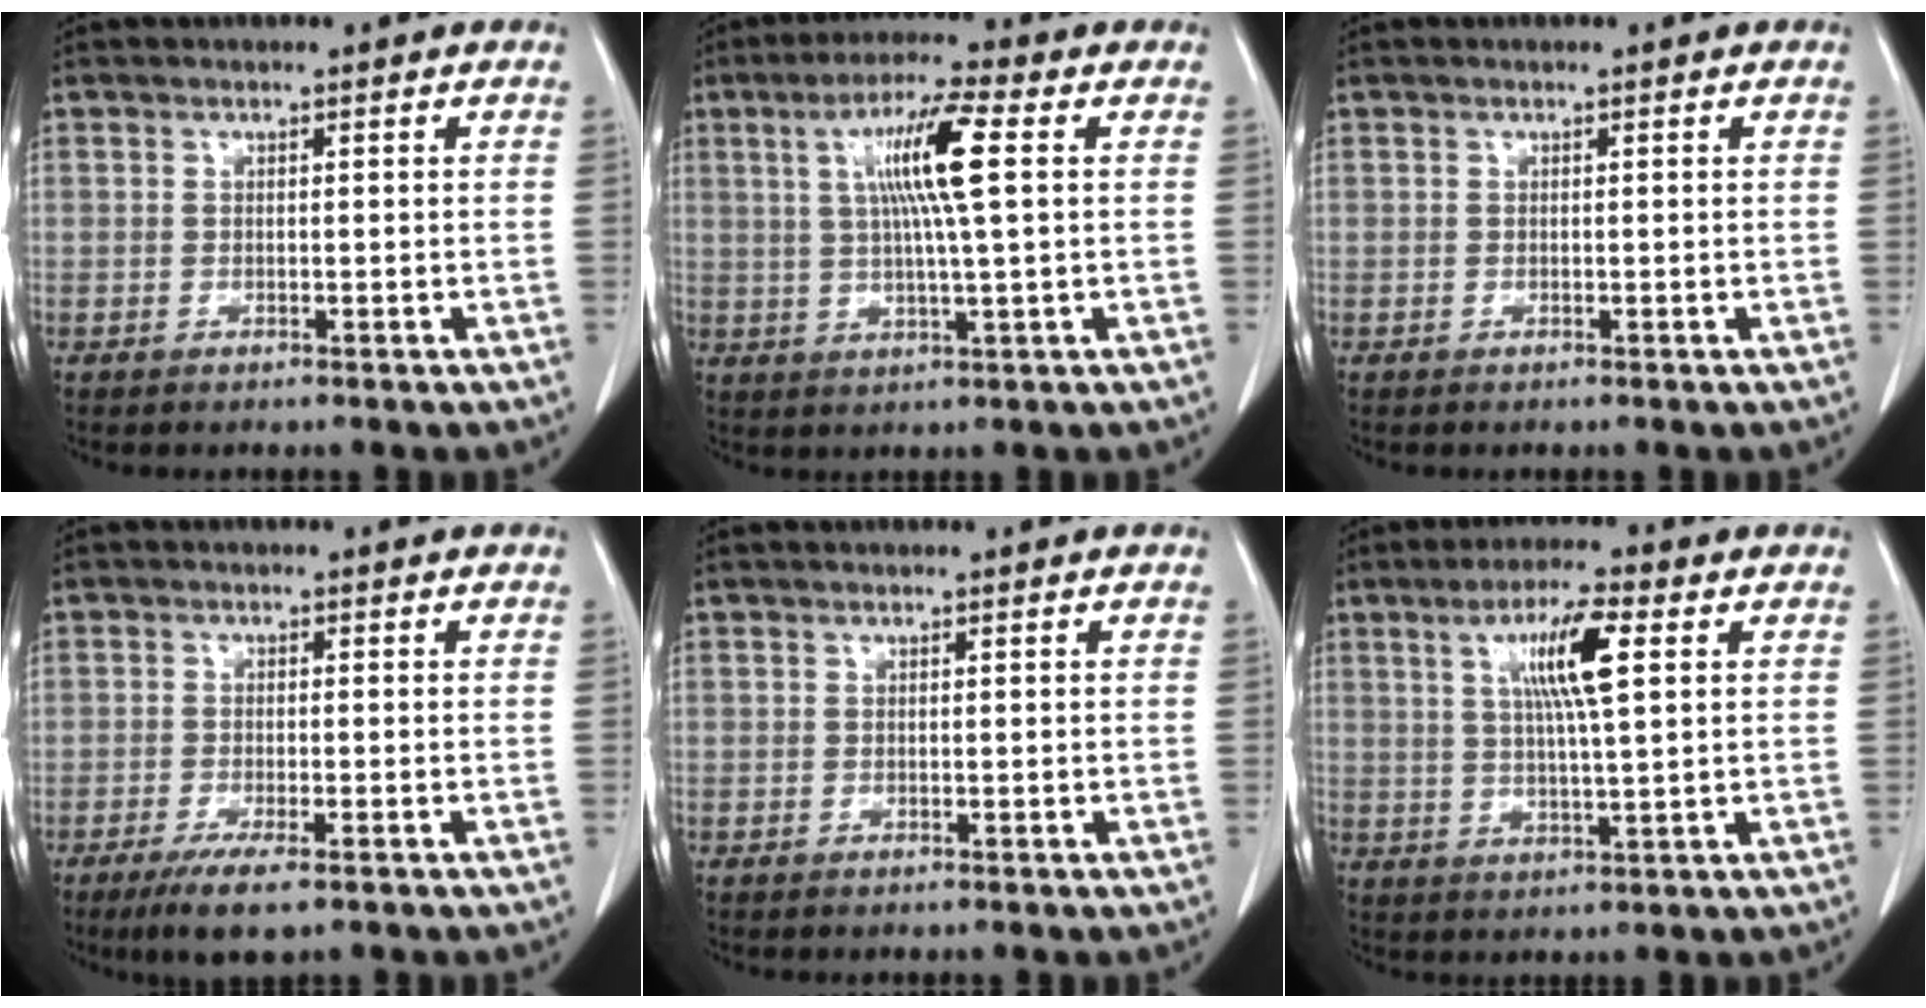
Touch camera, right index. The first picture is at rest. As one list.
[{"total": 9.7, "force": [2.2, -0.1, 9.4], "torque": [-0.174, 0.006, 0.039]}, {"total": 0.0}, {"total": 5.3, "force": [-3.4, 0.9, 4.0], "torque": [-0.074, -0.013, -0.054]}, {"total": 0.0}, {"total": 8.4, "force": [2.7, 0.5, 7.9], "torque": [-0.144, 0.005, 0.048]}]